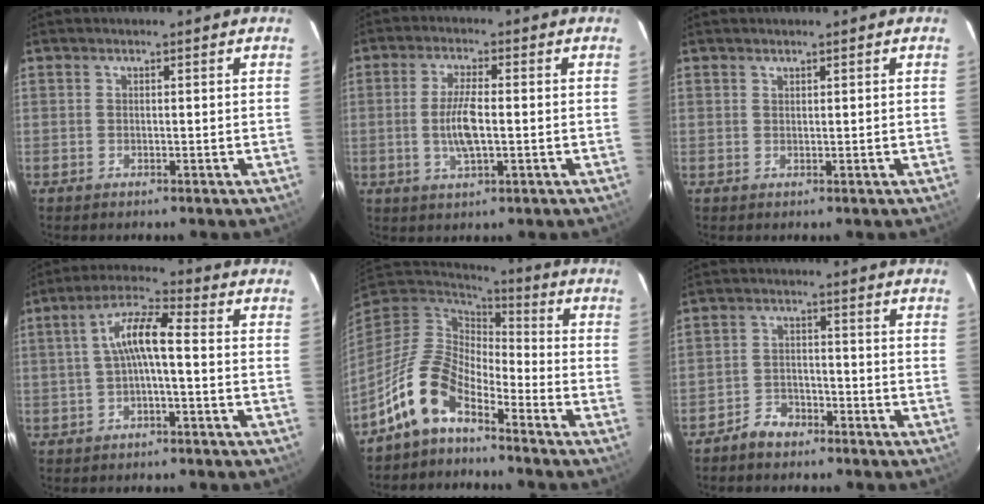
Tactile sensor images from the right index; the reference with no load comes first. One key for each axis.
{"total": 6.7, "fx": -0.8, "fy": 1.8, "fz": 6.4, "tx": -0.128, "ty": -0.002, "tz": -0.015}
{"total": 0.5, "fx": 0.5, "fy": 0.2, "fz": 0.0, "tx": -0.001, "ty": 0.001, "tz": 0.010}
{"total": 7.4, "fx": -0.5, "fy": 1.6, "fz": 7.2, "tx": -0.147, "ty": 0.020, "tz": -0.007}
{"total": 11.8, "fx": -7.6, "fy": 5.4, "fz": 7.2, "tx": -0.147, "ty": 0.009, "tz": -0.155}
{"total": 4.7, "fx": -3.9, "fy": 2.4, "fz": 1.2, "tx": -0.043, "ty": 0.013, "tz": -0.067}